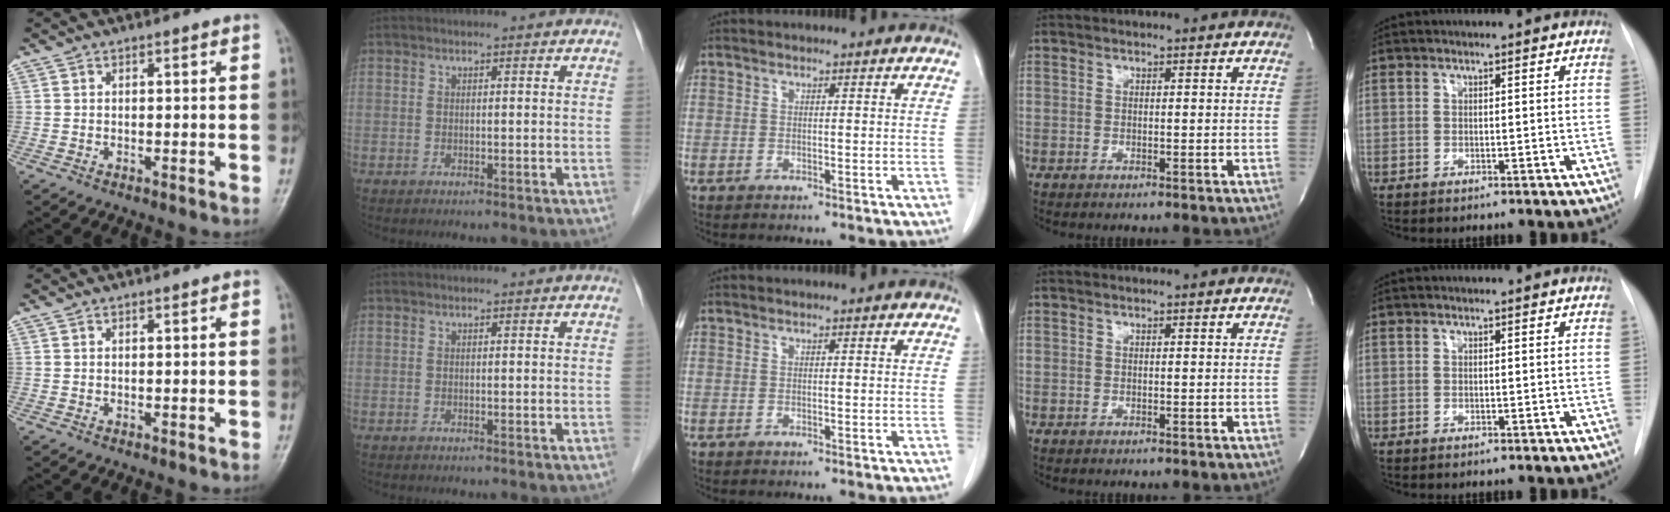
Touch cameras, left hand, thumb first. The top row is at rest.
{}